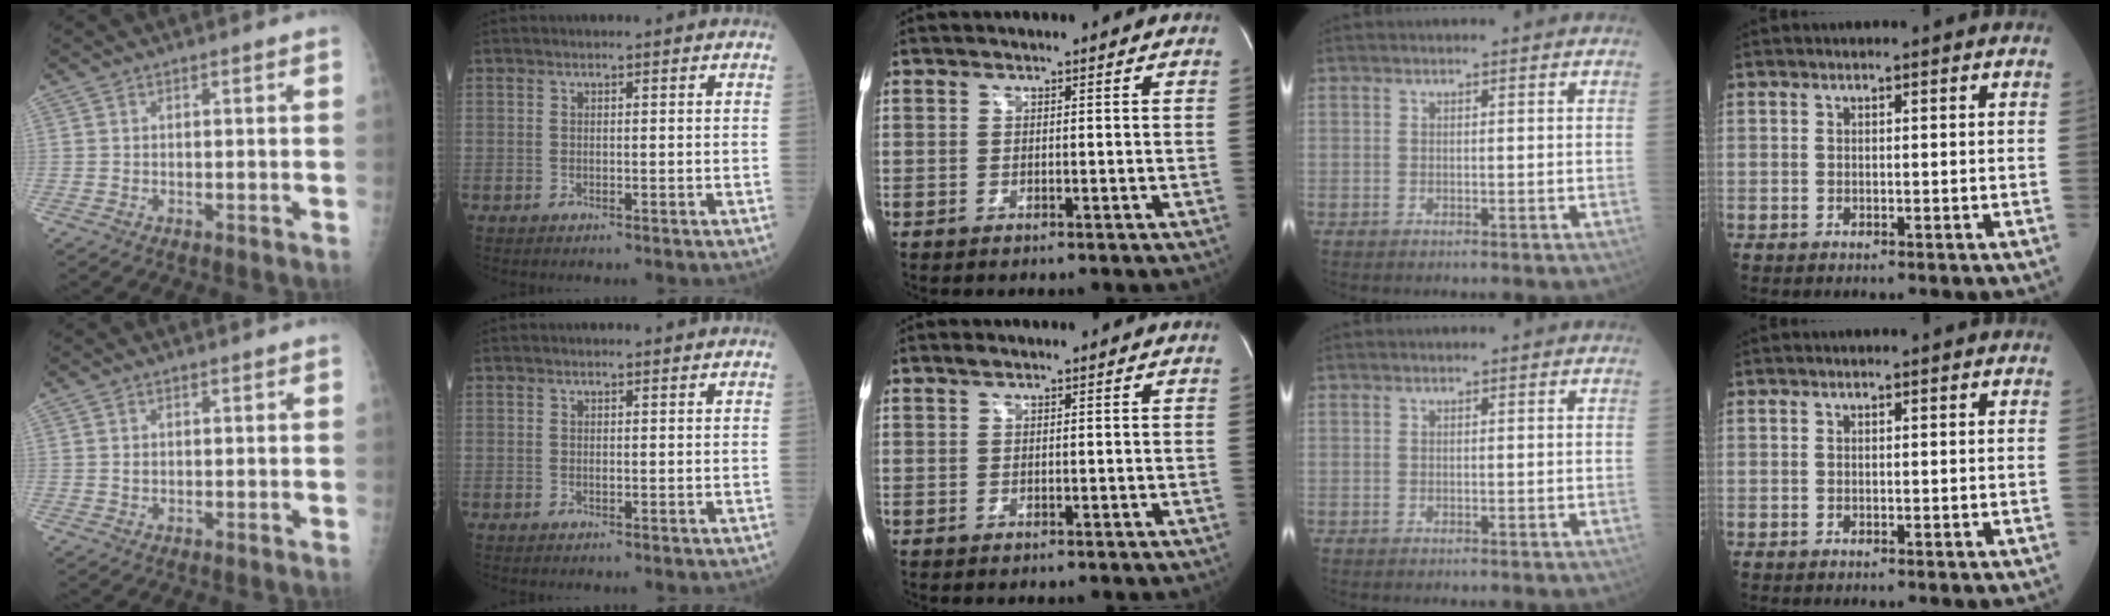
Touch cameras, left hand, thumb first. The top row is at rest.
{"thumb": {"total": 1.1, "force": [0.3, 0.8, 0.7], "torque": [-0.010, -0.001, 0.006]}, "index": {"total": 0.5, "force": [0.5, 0.2, 0.2], "torque": [-0.011, 0.000, 0.007]}, "middle": {"total": 0.6, "force": [0.4, 0.2, 0.3], "torque": [-0.011, 0.005, 0.009]}}